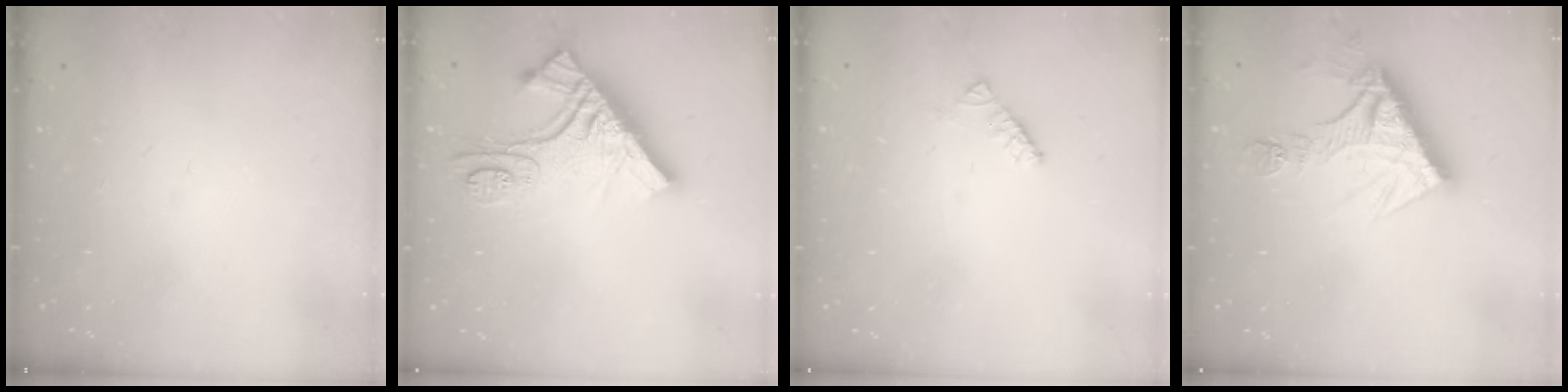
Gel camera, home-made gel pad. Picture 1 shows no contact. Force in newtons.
{"total": 14.2, "press": 14.1, "slide": 1.5}
{"total": 2.9, "press": 2.9, "slide": 0.5}
{"total": 13.5, "press": 13.4, "slide": 1.2}